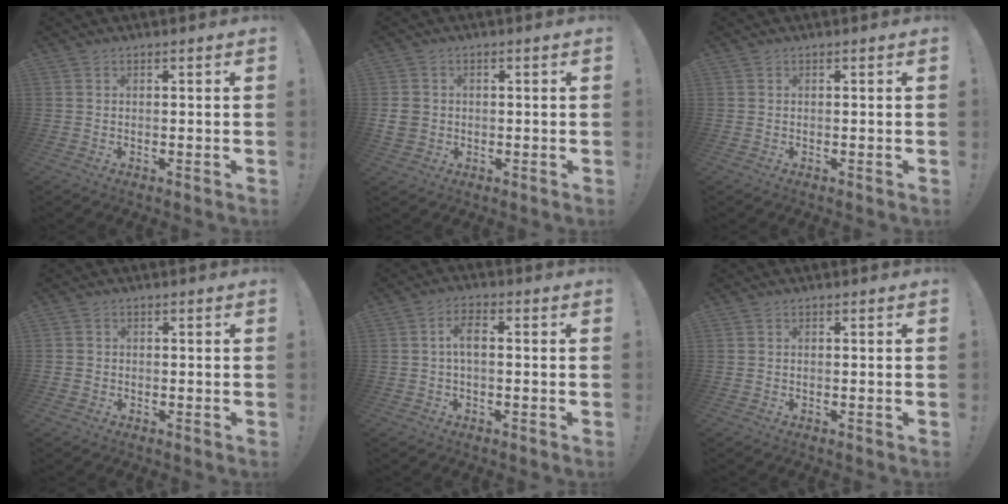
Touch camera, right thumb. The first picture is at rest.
{"total": 4.9, "force": [0.1, 4.3, 2.3], "torque": [-0.040, 0.000, 0.004]}
{"total": 0.0}
{"total": 1.5, "force": [-0.6, 1.3, 0.5], "torque": [-0.007, 0.004, -0.011]}
{"total": 4.8, "force": [0.1, 1.9, 4.4], "torque": [-0.087, 0.008, -0.001]}
{"total": 0.0}